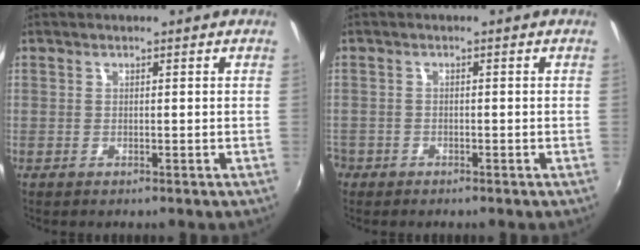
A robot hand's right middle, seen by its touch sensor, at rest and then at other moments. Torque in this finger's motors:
{"motor_torque": [0.98, -0.80, 0.43, 0.01]}